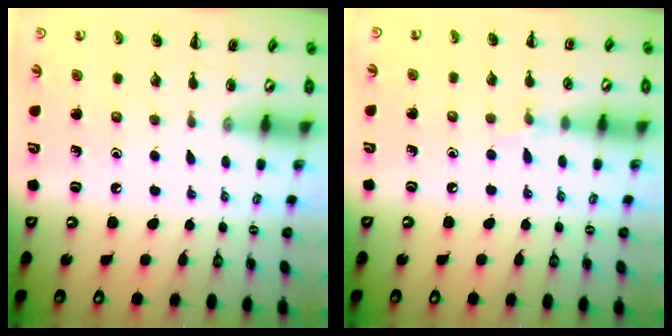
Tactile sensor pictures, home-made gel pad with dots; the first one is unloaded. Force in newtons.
{"total": 4.7, "press": 4.4, "slide": 1.6}